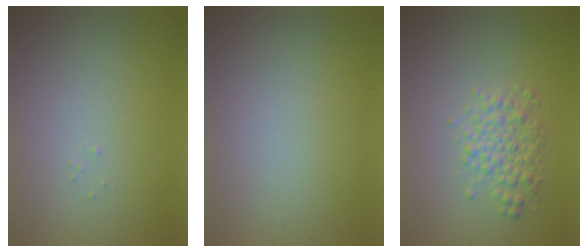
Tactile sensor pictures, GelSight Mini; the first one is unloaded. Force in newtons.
{"total": 0.0}
{"total": 2.9, "press": 2.9, "slide": 0.0}